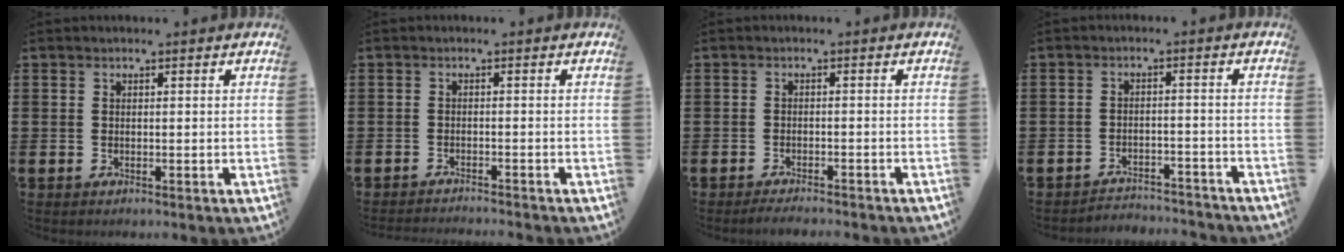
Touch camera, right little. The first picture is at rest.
{"total": 1.2, "force": [-1.1, -0.3, -0.1], "torque": [0.001, 0.002, -0.024]}
{"total": 1.5, "force": [-1.4, 0.0, 0.5], "torque": [-0.009, 0.001, -0.028]}
{"total": 2.8, "force": [-2.7, 0.1, -0.2], "torque": [-0.005, 0.003, -0.060]}